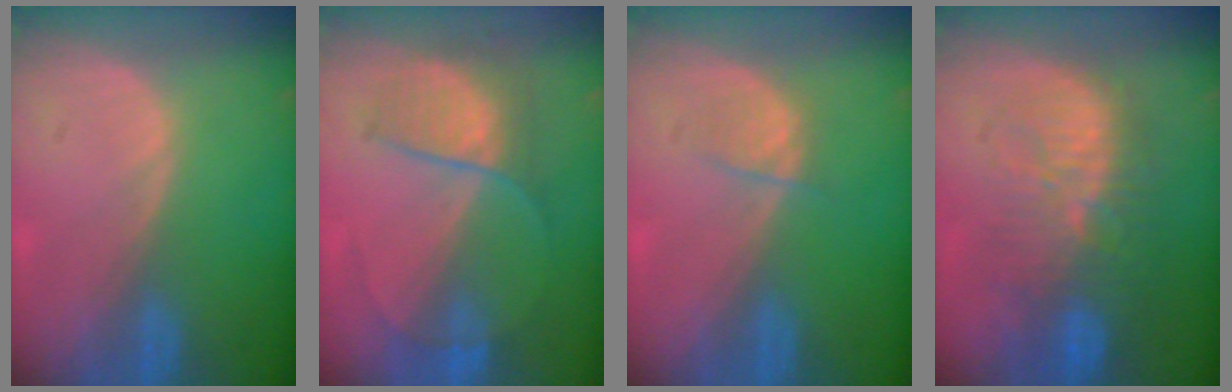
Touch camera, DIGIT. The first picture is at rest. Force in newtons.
{"total": 6.2, "press": 6.1, "slide": 0.9}
{"total": 1.9, "press": 1.9, "slide": 0.4}
{"total": 10.7, "press": 9.9, "slide": 4.2}